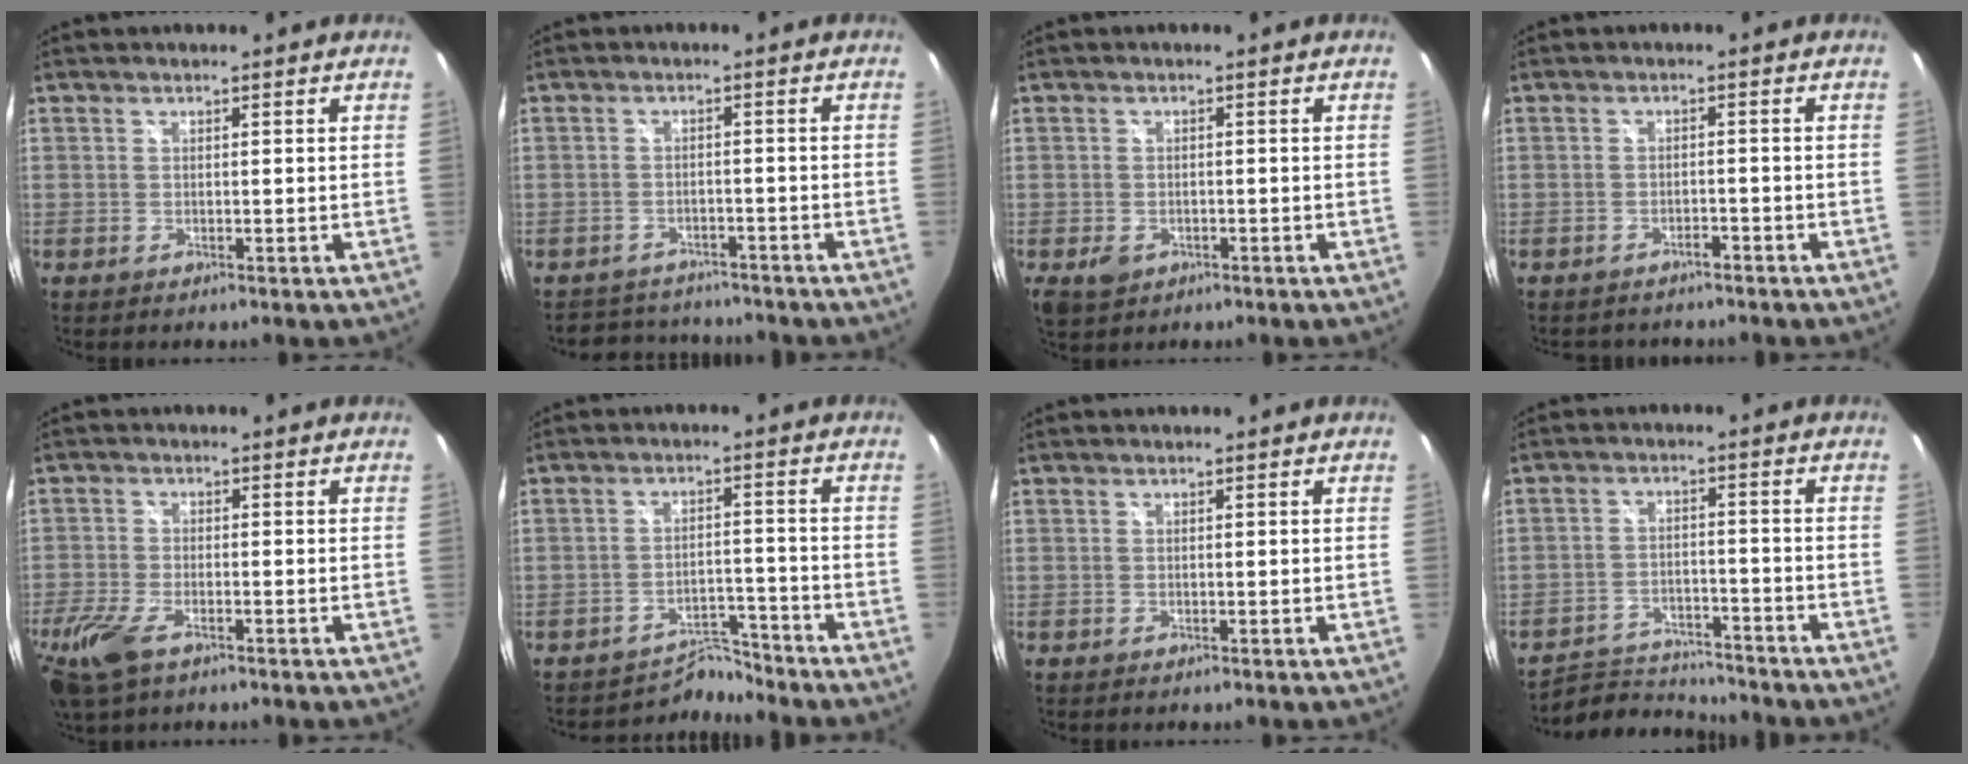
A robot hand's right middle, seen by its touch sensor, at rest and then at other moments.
{"total": 6.9, "force": [-6.4, 2.5, 0.7], "torque": [-0.024, 0.015, -0.094]}
{"total": 3.8, "force": [-1.7, 2.8, 1.9], "torque": [-0.042, -0.006, -0.023]}
{"total": 4.3, "force": [-3.6, 1.9, 1.1], "torque": [-0.030, -0.006, -0.049]}
{"total": 10.3, "force": [-6.2, 4.4, 7.0], "torque": [-0.181, -0.033, -0.119]}
{"total": 5.6, "force": [-5.4, 1.2, -0.7], "torque": [0.007, 0.014, -0.086]}
{"total": 0.0}
{"total": 8.6, "force": [-8.4, 1.8, 0.7], "torque": [-0.036, 0.011, -0.138]}